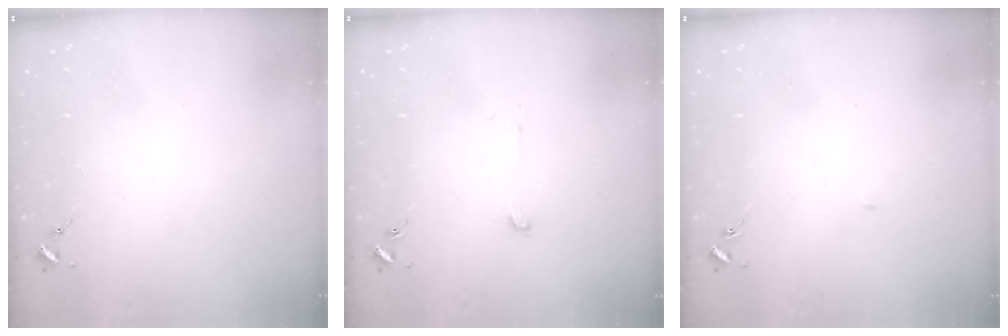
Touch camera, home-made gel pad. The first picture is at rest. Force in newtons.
{"total": 3.8, "press": 3.8, "slide": 0.3}
{"total": 1.6, "press": 1.6, "slide": 0.1}